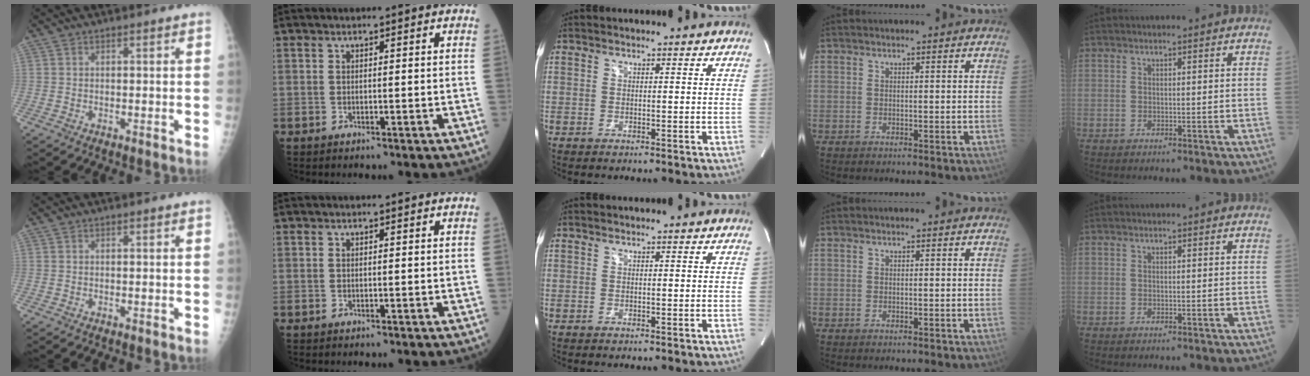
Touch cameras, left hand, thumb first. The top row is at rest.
{}